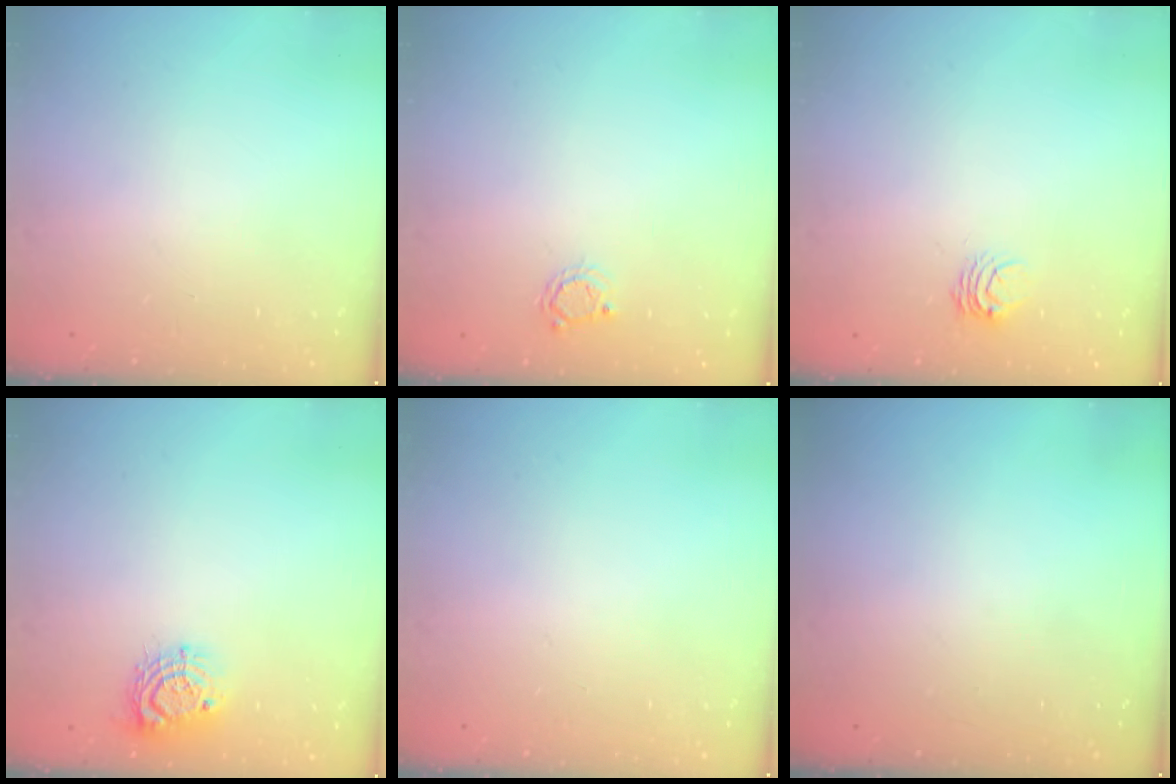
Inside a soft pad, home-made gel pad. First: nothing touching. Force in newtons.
{"total": 3.3, "press": 3.2, "slide": 0.5}
{"total": 4.1, "press": 4.0, "slide": 0.3}
{"total": 9.6, "press": 9.6, "slide": 0.6}
{"total": 0.0}
{"total": 0.0}